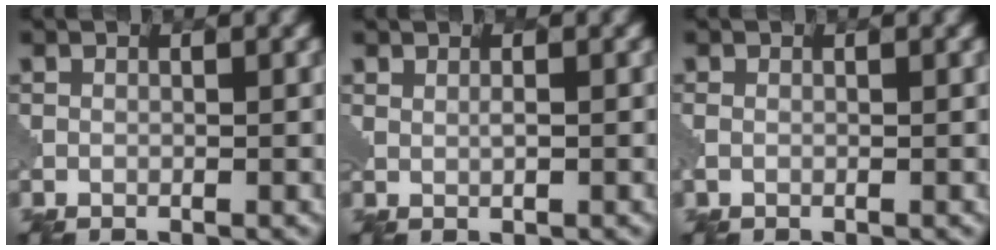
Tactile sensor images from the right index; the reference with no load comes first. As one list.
[{"total": 0.8, "force": [0.4, 0.2, 0.6], "torque": [-0.014, -0.001, 0.009]}, {"total": 0.7, "force": [0.0, 0.5, 0.5], "torque": [-0.016, -0.003, 0.001]}]